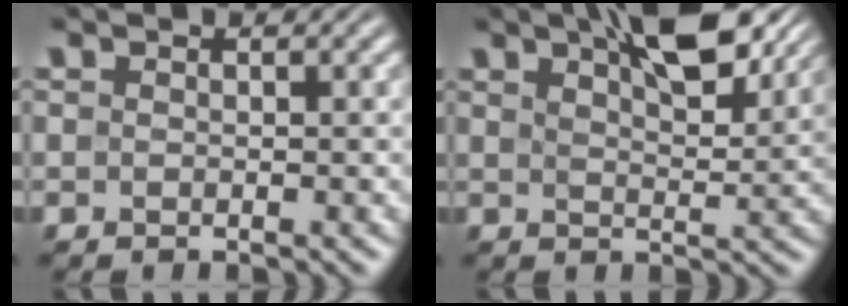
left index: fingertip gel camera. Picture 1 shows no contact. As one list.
[{"total": 8.0, "force": [4.7, 2.9, 5.7], "torque": [-0.084, 0.019, 0.063]}]